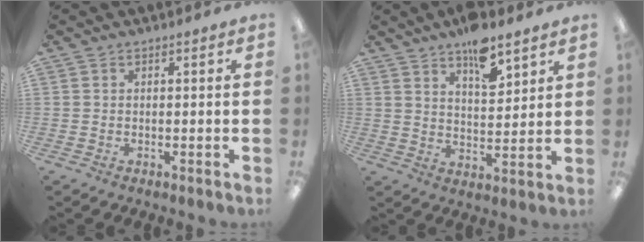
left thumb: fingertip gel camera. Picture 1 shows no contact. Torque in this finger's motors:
{"motor_torque": [1.20, 0.65, 0.76, -0.82, 0.05]}